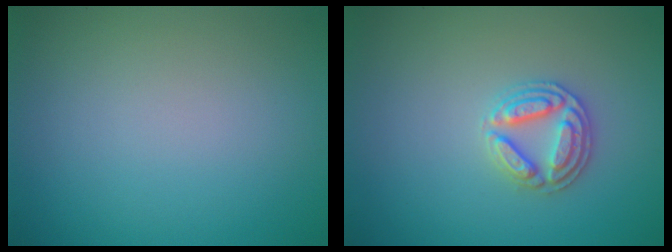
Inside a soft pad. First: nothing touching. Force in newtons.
{"total": 2.8, "press": 2.8, "slide": 0.3}